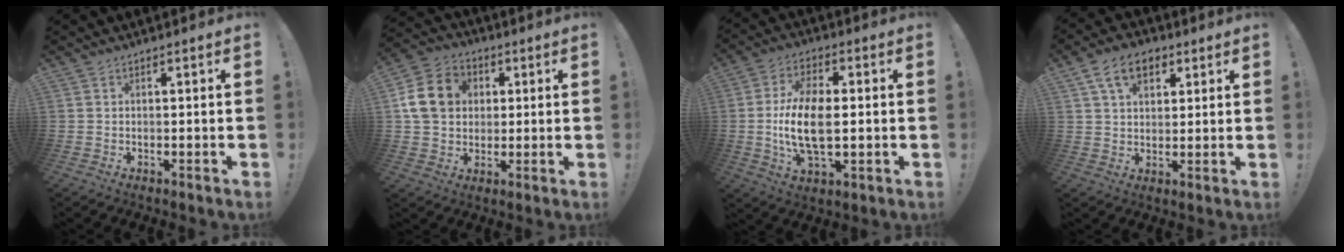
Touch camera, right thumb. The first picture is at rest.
{"total": 14.2, "force": [2.8, 11.9, 7.3], "torque": [-0.126, 0.009, 0.062]}
{"total": 16.1, "force": [-1.1, 8.2, 13.8], "torque": [-0.267, -0.004, -0.027]}
{"total": 10.3, "force": [4.7, 6.7, 6.3], "torque": [-0.094, 0.000, 0.088]}